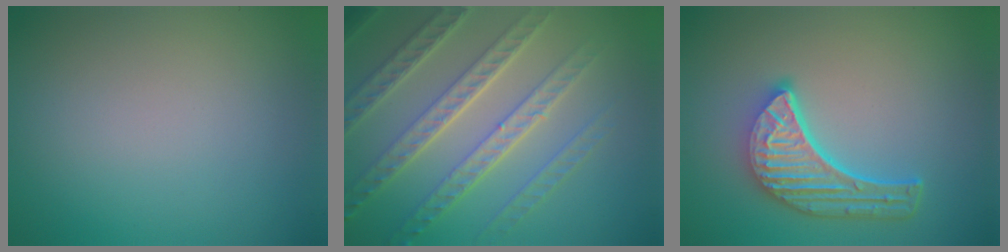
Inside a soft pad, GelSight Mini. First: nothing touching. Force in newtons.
{"total": 7.5, "press": 5.5, "slide": 5.2}
{"total": 6.0, "press": 4.6, "slide": 3.9}